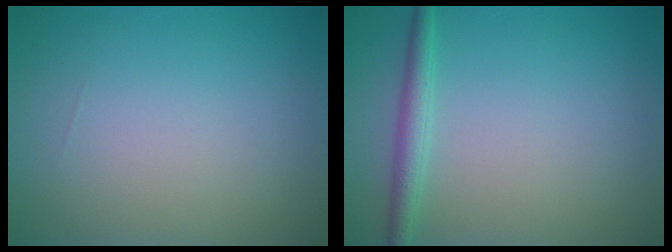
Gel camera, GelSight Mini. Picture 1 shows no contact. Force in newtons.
{"total": 2.1, "press": 2.1, "slide": 0.0}